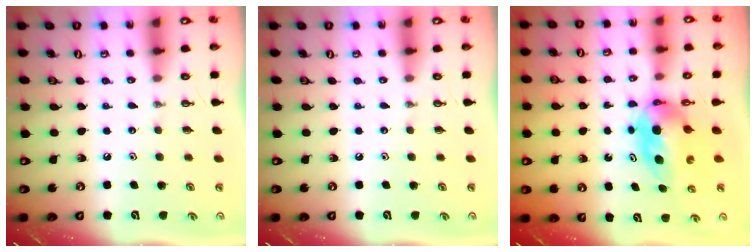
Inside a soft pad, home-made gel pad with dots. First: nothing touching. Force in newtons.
{"total": 0.0}
{"total": 5.7, "press": 5.5, "slide": 1.5}